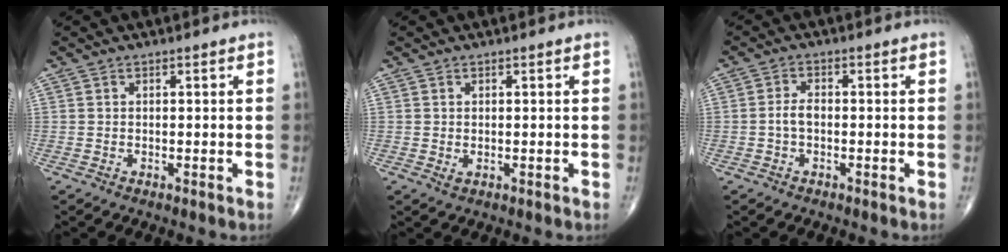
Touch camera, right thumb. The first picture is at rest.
{"total": 0.9, "force": [0.0, 0.5, 0.7], "torque": [-0.016, 0.001, 0.005]}
{"total": 2.6, "force": [-0.6, 1.5, 2.0], "torque": [-0.038, 0.009, -0.015]}